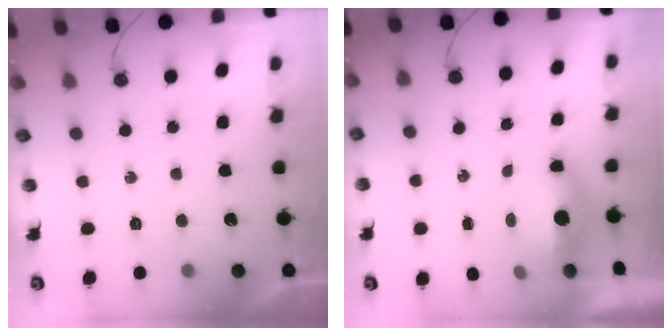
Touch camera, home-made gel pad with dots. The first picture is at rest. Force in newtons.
{"total": 13.6, "press": 6.9, "slide": 11.7}